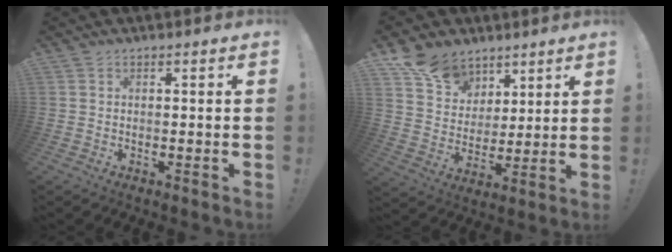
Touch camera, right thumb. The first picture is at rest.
{"total": 13.7, "force": [8.8, 9.8, 3.8], "torque": [-0.059, -0.050, 0.174]}